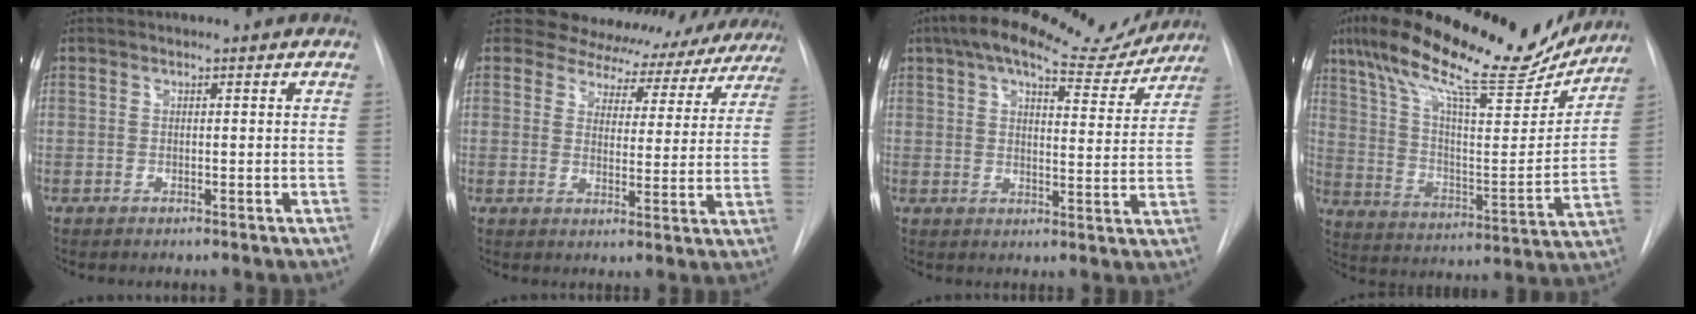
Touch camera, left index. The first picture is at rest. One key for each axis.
{"total": 19.7, "fx": 18.3, "fy": 6.9, "fz": 2.4, "tx": -0.017, "ty": -0.025, "tz": 0.199}
{"total": 17.1, "fx": 14.8, "fy": 4.2, "fz": 7.6, "tx": -0.111, "ty": 0.014, "tz": 0.194}
{"total": 24.0, "fx": 19.6, "fy": 4.9, "fz": 13.0, "tx": -0.224, "ty": 0.007, "tz": 0.298}